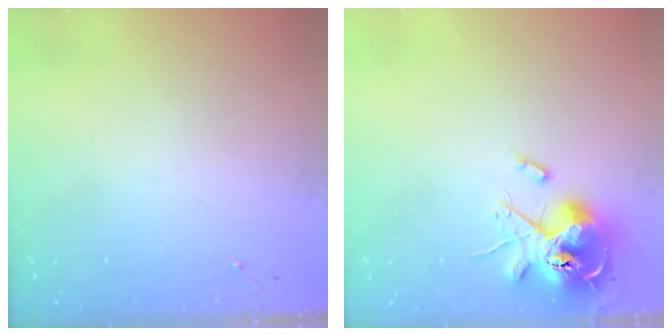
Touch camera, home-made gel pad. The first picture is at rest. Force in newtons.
{"total": 14.2, "press": 14.0, "slide": 2.0}